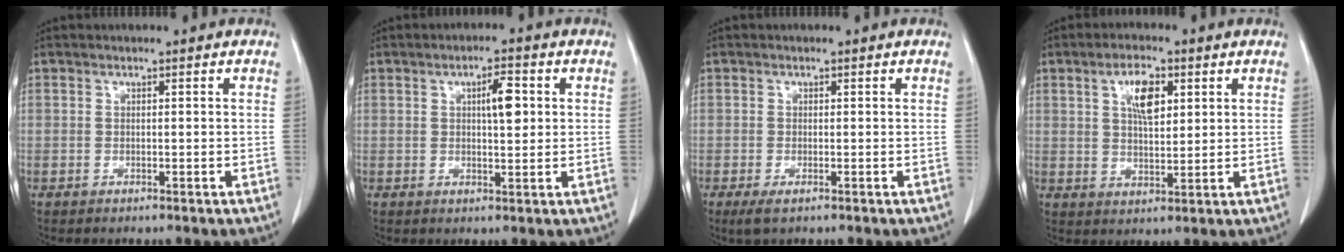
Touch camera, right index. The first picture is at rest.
{"total": 4.5, "force": [1.2, 1.2, 4.2], "torque": [-0.067, 0.007, 0.021]}
{"total": 1.8, "force": [-0.9, 0.6, 1.4], "torque": [-0.027, -0.002, -0.010]}
{"total": 6.6, "force": [2.5, 2.8, 5.4], "torque": [-0.099, 0.006, 0.047]}